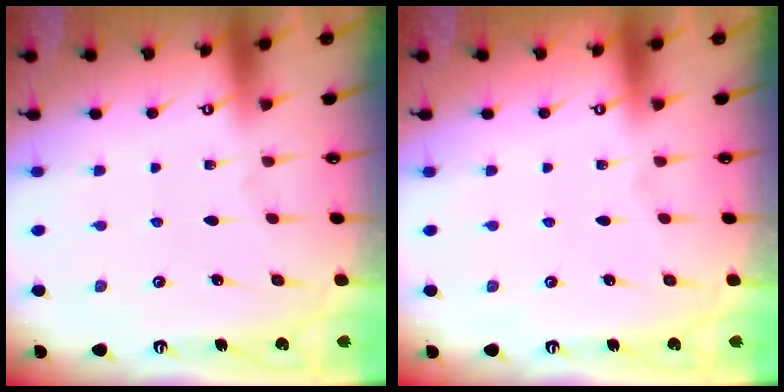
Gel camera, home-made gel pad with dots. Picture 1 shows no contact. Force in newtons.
{"total": 0.0}